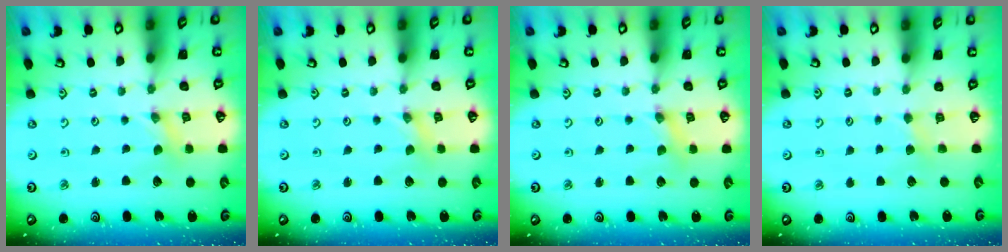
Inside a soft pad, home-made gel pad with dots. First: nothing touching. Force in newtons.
{"total": 0.0}
{"total": 1.8, "press": 1.8, "slide": 0.3}
{"total": 2.8, "press": 2.8, "slide": 0.3}